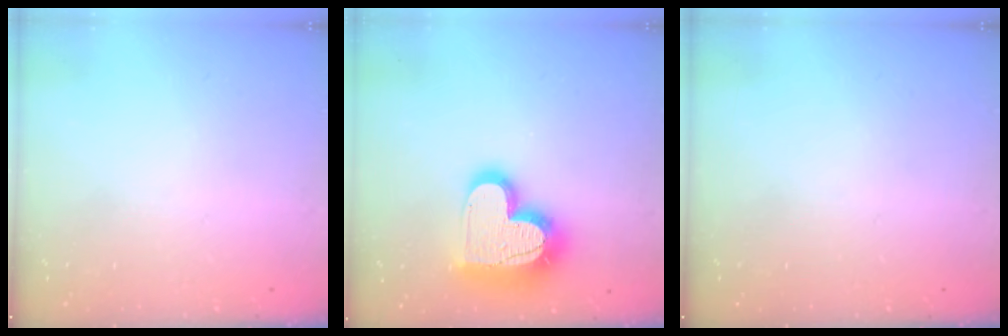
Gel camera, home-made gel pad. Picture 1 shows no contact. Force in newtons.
{"total": 21.1, "press": 21.0, "slide": 1.9}
{"total": 0.0}